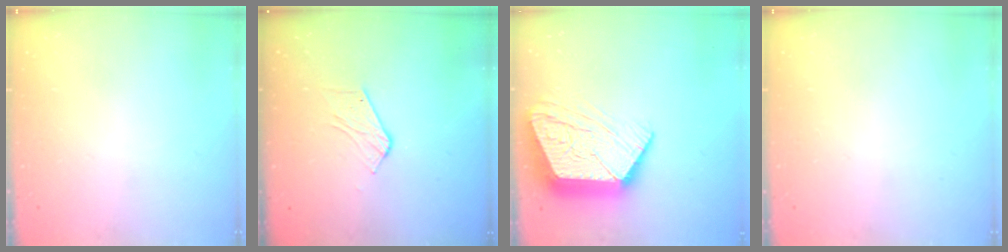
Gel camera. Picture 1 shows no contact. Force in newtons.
{"total": 3.8, "press": 3.8, "slide": 0.3}
{"total": 19.1, "press": 19.0, "slide": 1.6}
{"total": 0.0}